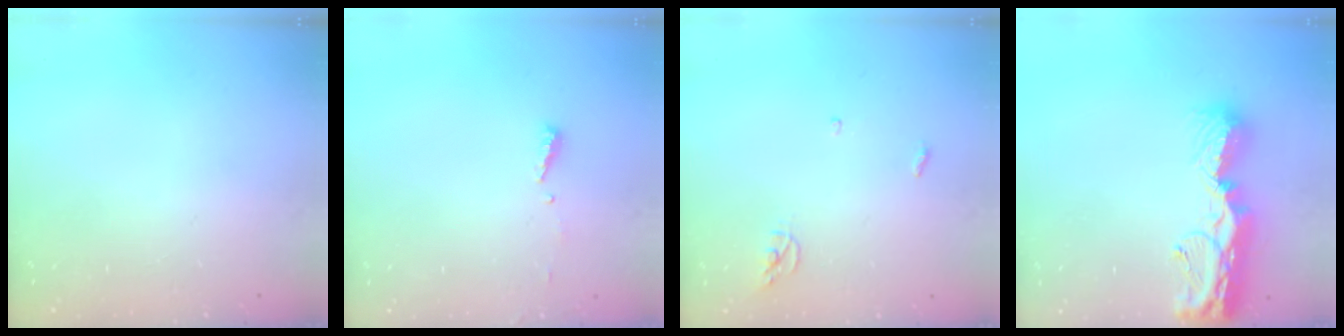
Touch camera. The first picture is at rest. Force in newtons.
{"total": 3.9, "press": 3.9, "slide": 0.4}
{"total": 3.8, "press": 3.8, "slide": 0.3}
{"total": 15.0, "press": 15.0, "slide": 1.2}